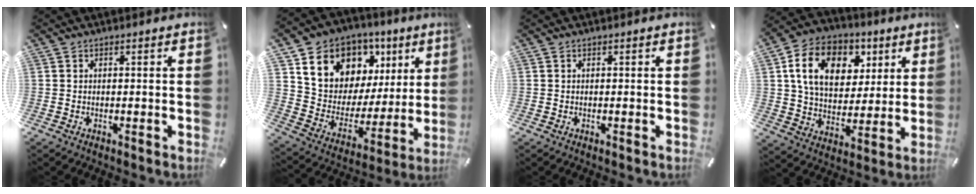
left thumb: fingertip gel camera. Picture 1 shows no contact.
{"total": 12.7, "force": [7.7, 9.6, 3.3], "torque": [-0.060, -0.071, 0.143]}
{"total": 0.0}
{"total": 15.6, "force": [6.1, 11.5, 8.6], "torque": [-0.142, -0.004, 0.113]}